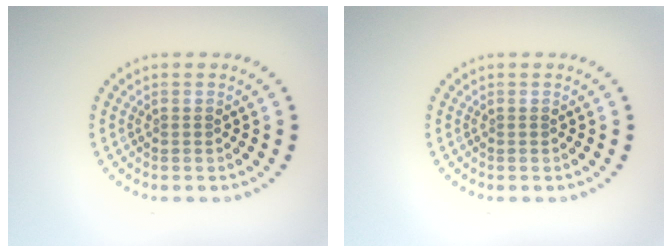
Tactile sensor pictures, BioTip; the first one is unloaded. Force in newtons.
{"total": 0.0}